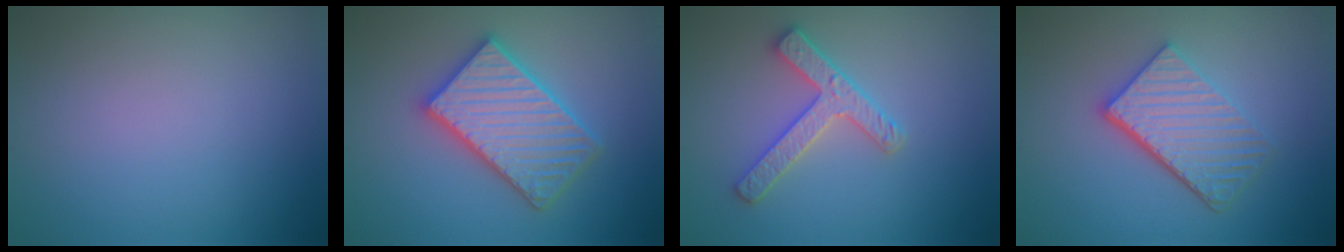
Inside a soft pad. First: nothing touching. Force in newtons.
{"total": 5.5, "press": 5.5, "slide": 0.9}
{"total": 2.9, "press": 2.9, "slide": 0.5}
{"total": 4.9, "press": 3.6, "slide": 3.3}